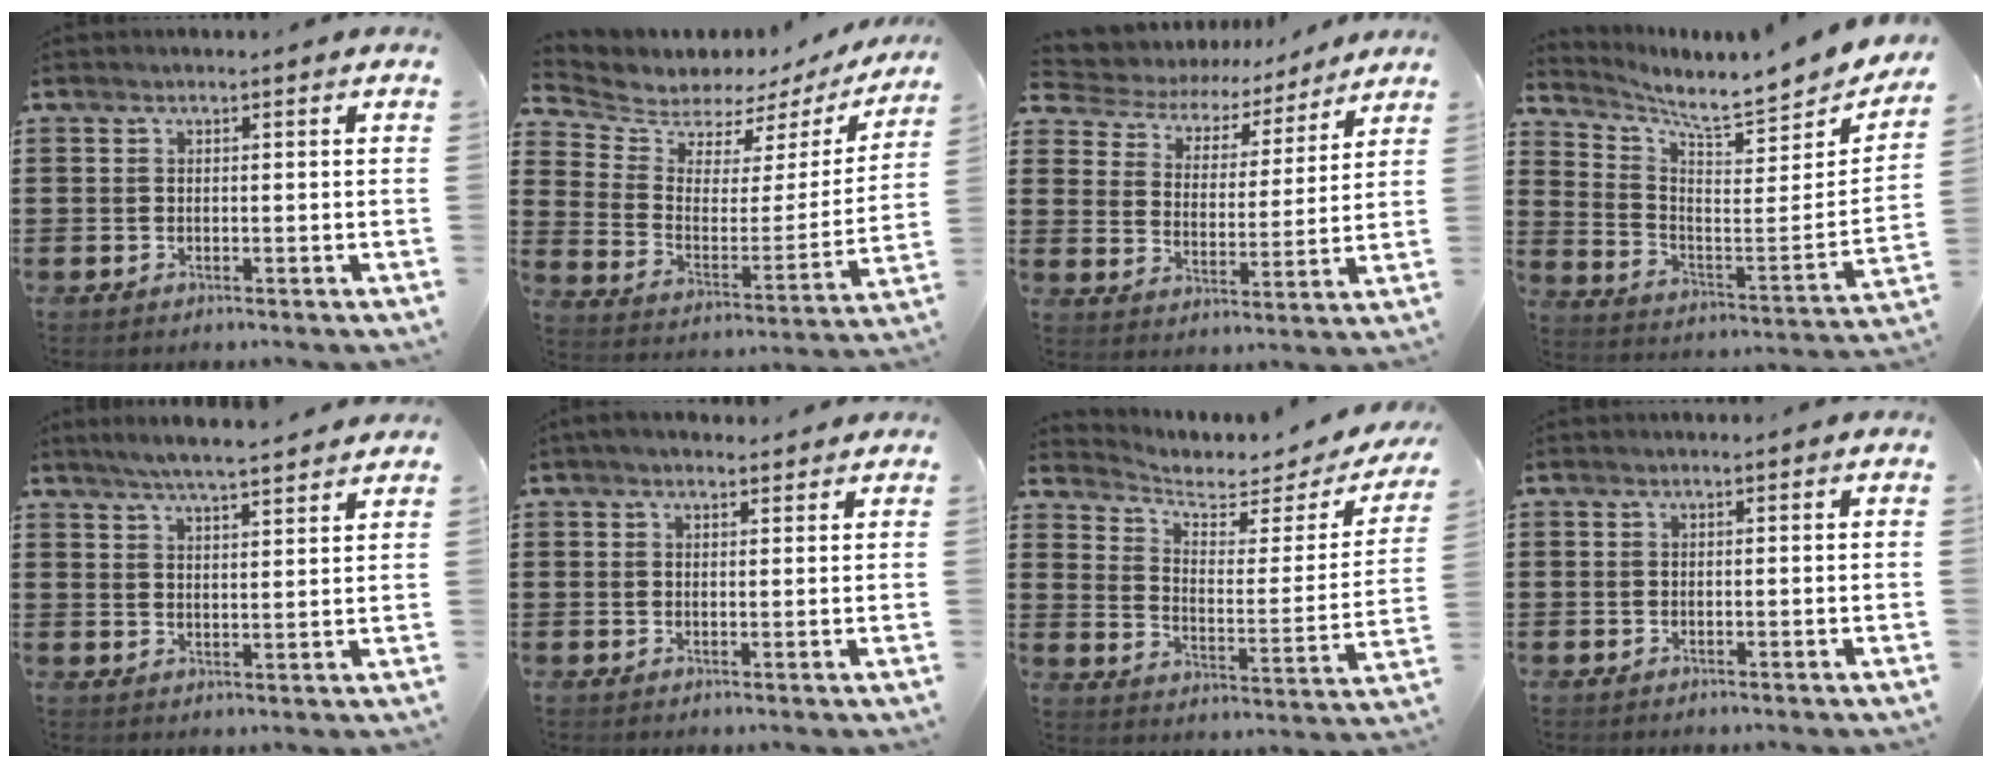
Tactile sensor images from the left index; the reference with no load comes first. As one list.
[{"total": 4.8, "force": [4.4, 1.9, 0.1], "torque": [-0.039, -0.038, 0.071]}, {"total": 4.3, "force": [3.9, 1.8, 0.6], "torque": [-0.040, -0.026, 0.059]}, {"total": 5.4, "force": [5.0, 0.2, 2.1], "torque": [-0.056, -0.064, 0.073]}, {"total": 4.6, "force": [4.3, -0.3, 1.7], "torque": [-0.046, -0.014, 0.076]}, {"total": 2.1, "force": [1.8, 0.9, 0.8], "torque": [-0.019, 0.007, 0.034]}, {"total": 4.0, "force": [3.2, 1.6, 1.8], "torque": [-0.058, -0.021, 0.049]}, {"total": 0.0}]